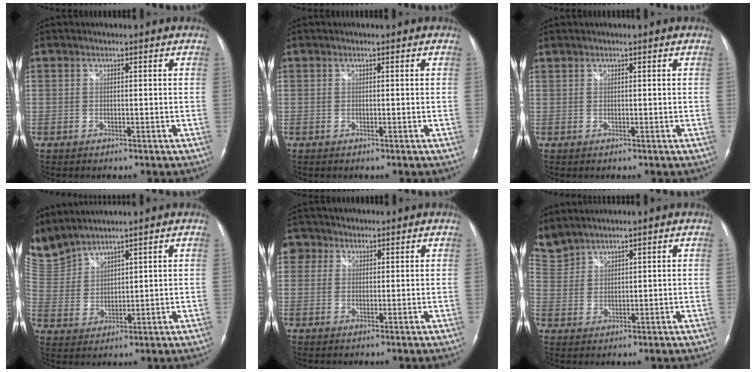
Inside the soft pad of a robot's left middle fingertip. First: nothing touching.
{"total": 0.0}
{"total": 0.0}
{"total": 7.7, "force": [7.7, 0.3, 0.9], "torque": [-0.048, 0.014, 0.173]}
{"total": 3.3, "force": [1.6, 2.9, 0.4], "torque": [-0.010, 0.016, 0.025]}
{"total": 5.4, "force": [5.2, 1.1, 0.5], "torque": [-0.026, 0.016, 0.117]}